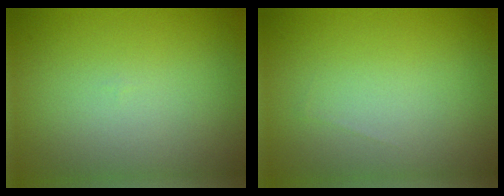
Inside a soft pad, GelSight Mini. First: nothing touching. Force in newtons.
{"total": 0.0}